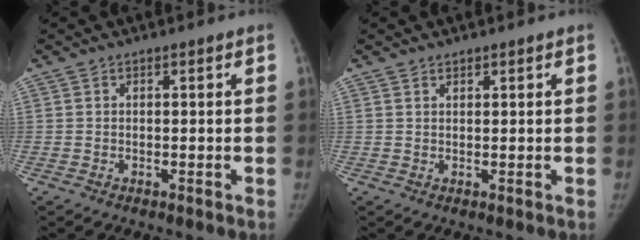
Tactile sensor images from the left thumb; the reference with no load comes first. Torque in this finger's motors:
{"motor_torque": [-0.20, -0.06, -0.09, -0.06, 0.01]}